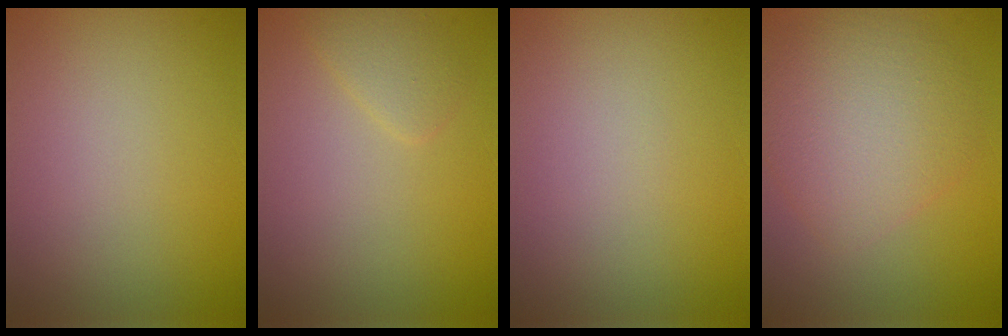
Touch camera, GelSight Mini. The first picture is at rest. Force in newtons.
{"total": 1.4, "press": 1.4, "slide": 0.1}
{"total": 0.0}
{"total": 5.4, "press": 5.4, "slide": 0.1}